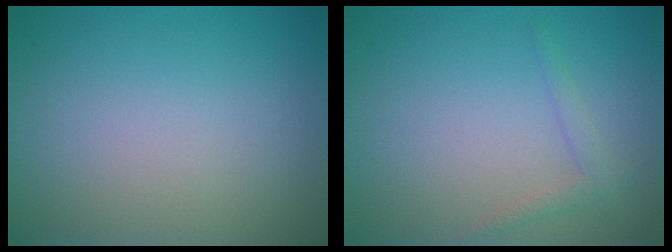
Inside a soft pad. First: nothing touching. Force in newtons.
{"total": 1.2, "press": 1.2, "slide": 0.1}